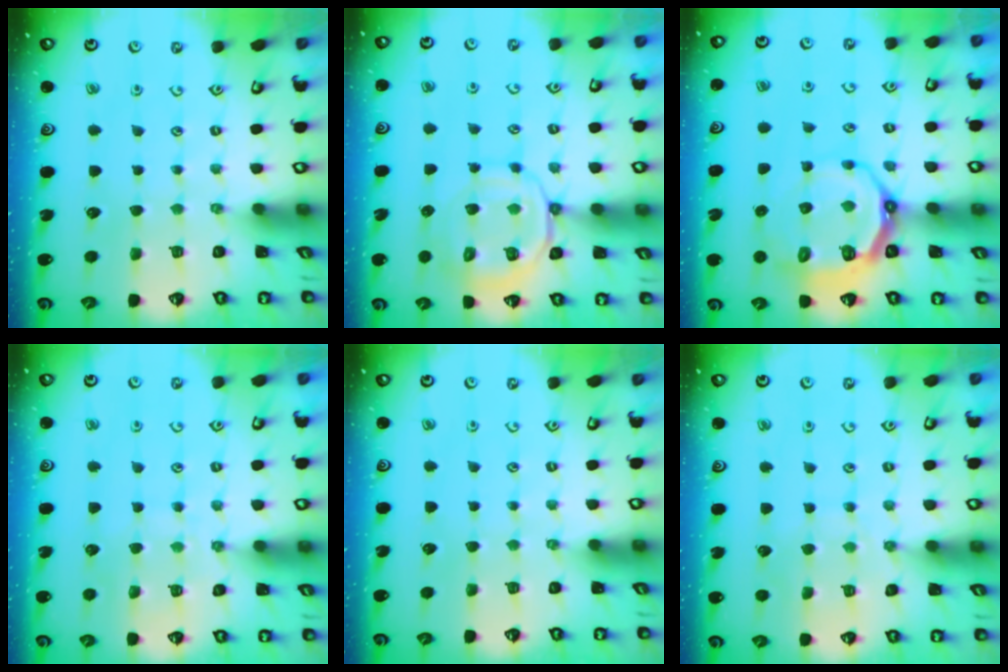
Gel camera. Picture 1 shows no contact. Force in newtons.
{"total": 12.1, "press": 12.0, "slide": 1.6}
{"total": 10.2, "press": 9.4, "slide": 4.0}
{"total": 6.5, "press": 6.5, "slide": 0.7}
{"total": 0.0}
{"total": 6.5, "press": 6.5, "slide": 0.8}